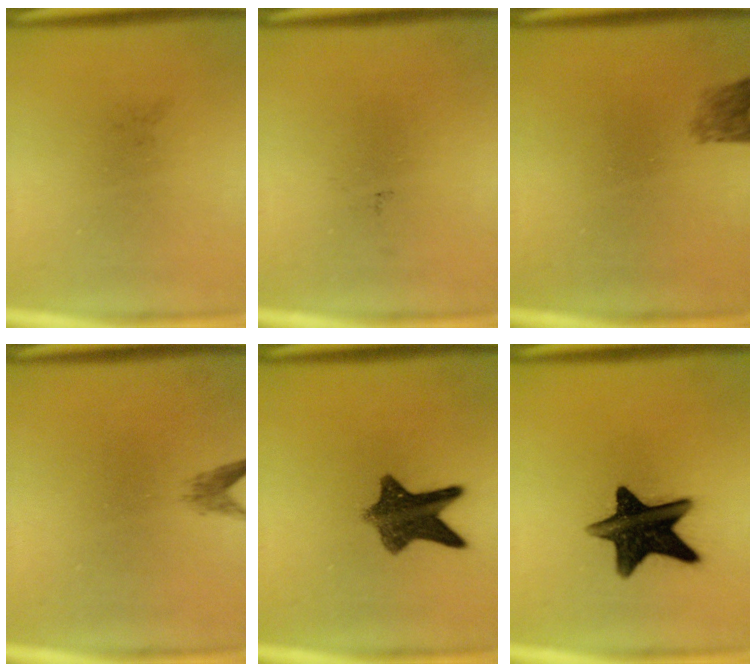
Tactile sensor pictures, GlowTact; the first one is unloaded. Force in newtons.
{"total": 0.0}
{"total": 2.2}
{"total": 1.4}
{"total": 9.2}
{"total": 14.4}